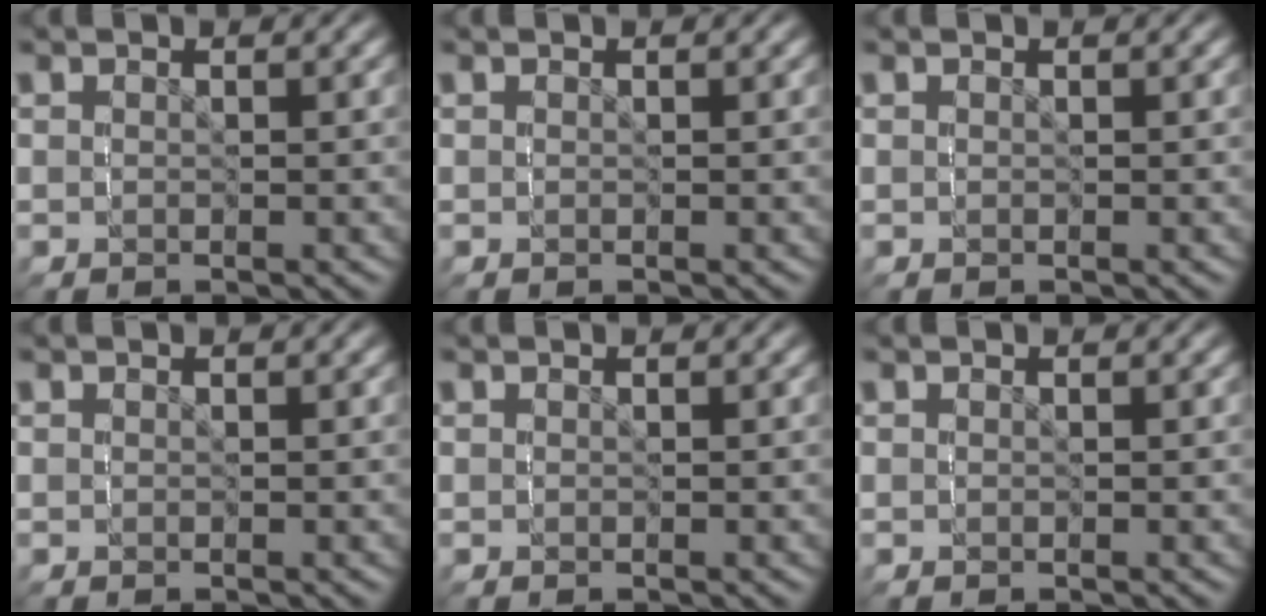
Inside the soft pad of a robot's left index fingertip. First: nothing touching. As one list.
[{"total": 0.0}, {"total": 0.0}, {"total": 0.0}, {"total": 0.0}, {"total": 0.0}]